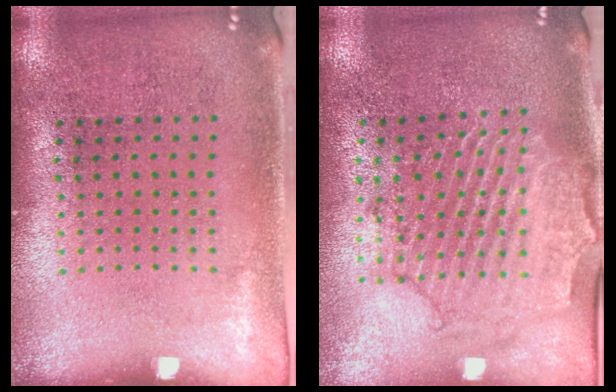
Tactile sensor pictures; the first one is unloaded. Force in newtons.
{"total": 2.3, "press": 2.1, "slide": 0.7}